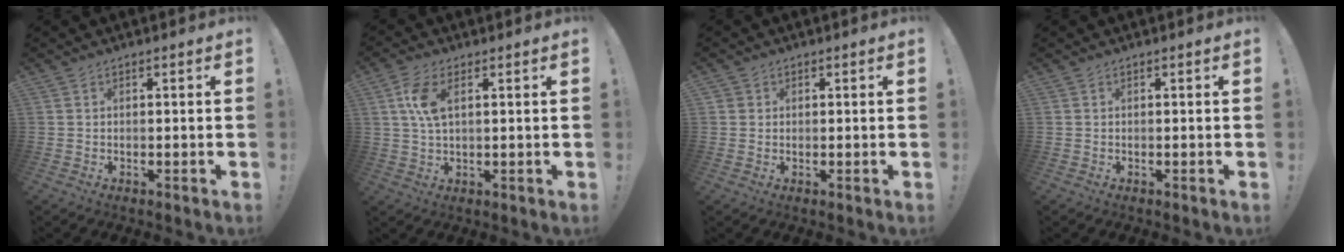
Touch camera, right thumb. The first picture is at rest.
{"total": 7.5, "force": [2.3, 3.6, 6.1], "torque": [-0.126, -0.002, 0.040]}
{"total": 1.1, "force": [0.4, 1.0, 0.1], "torque": [0.001, -0.002, 0.007]}
{"total": 0.0}